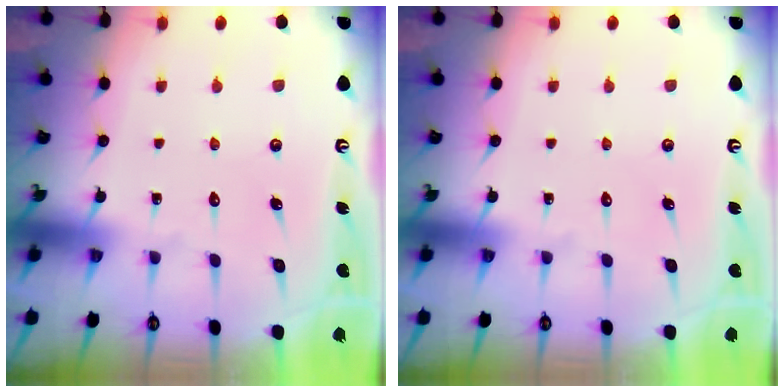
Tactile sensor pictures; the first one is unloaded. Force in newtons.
{"total": 0.0}